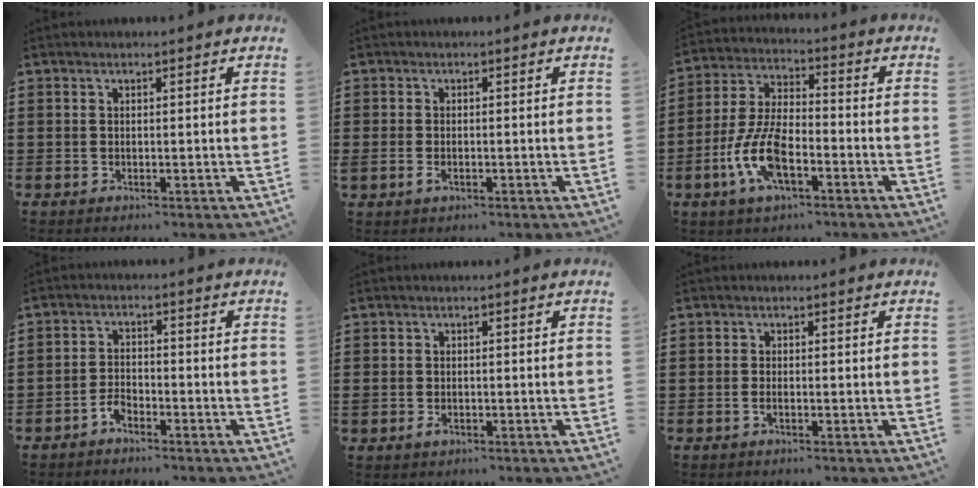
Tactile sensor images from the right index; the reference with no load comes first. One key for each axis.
{"total": 1.6, "fx": -0.6, "fy": 0.7, "fz": 1.2, "tx": -0.032, "ty": -0.007, "tz": -0.013}
{"total": 9.6, "fx": -3.7, "fy": 4.2, "fz": 7.8, "tx": -0.182, "ty": -0.007, "tz": -0.072}
{"total": 2.6, "fx": -2.1, "fy": 1.1, "fz": 0.9, "tx": -0.021, "ty": 0.005, "tz": -0.043}
{"total": 1.4, "fx": -0.7, "fy": 0.9, "fz": 0.8, "tx": -0.020, "ty": -0.004, "tz": -0.013}
{"total": 0.9, "fx": -0.4, "fy": 0.2, "fz": 0.7, "tx": -0.016, "ty": -0.005, "tz": -0.006}